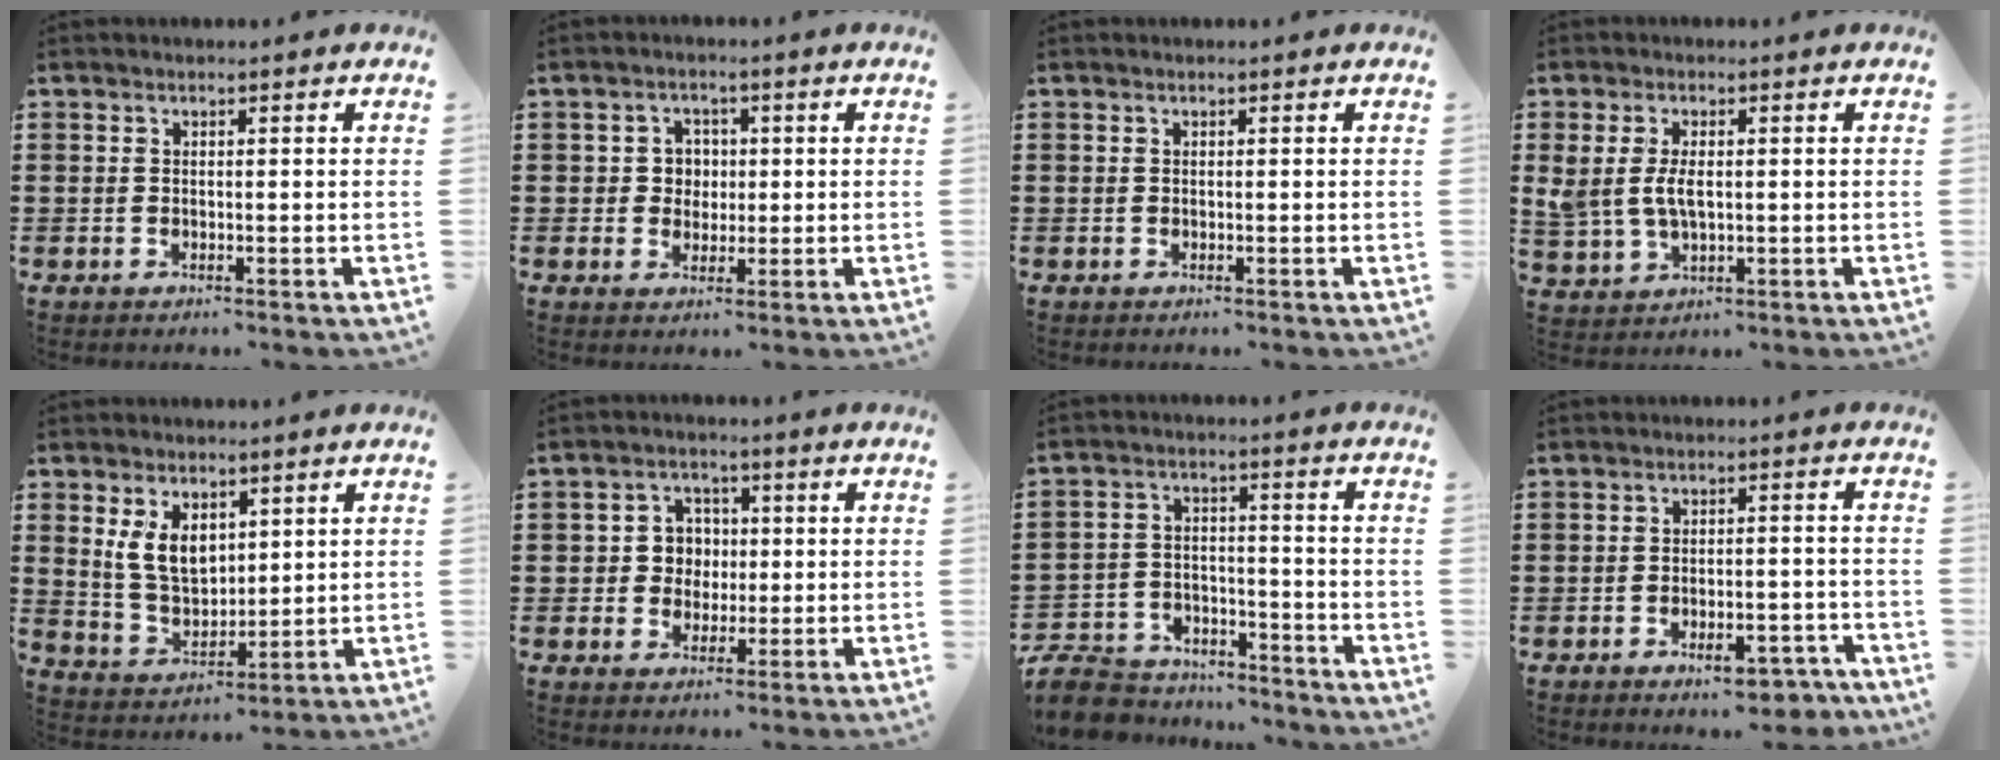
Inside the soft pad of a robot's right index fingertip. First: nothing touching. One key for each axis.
{"total": 3.4, "fx": 0.2, "fy": 3.2, "fz": 1.2, "tx": -0.037, "ty": 0.010, "tz": 0.000}
{"total": 0.0}
{"total": 4.8, "fx": 0.5, "fy": 2.7, "fz": 3.9, "tx": -0.096, "ty": 0.004, "tz": 0.003}
{"total": 6.9, "fx": 2.8, "fy": 4.4, "fz": 4.6, "tx": -0.110, "ty": 0.009, "tz": 0.051}
{"total": 4.6, "fx": 0.2, "fy": 4.4, "fz": 1.4, "tx": -0.047, "ty": 0.015, "tz": -0.001}
{"total": 7.8, "fx": -7.4, "fy": 2.1, "fz": 1.2, "tx": -0.036, "ty": 0.019, "tz": -0.148}
{"total": 5.6, "fx": -4.2, "fy": 1.6, "fz": 3.4, "tx": -0.049, "ty": 0.004, "tz": -0.071}